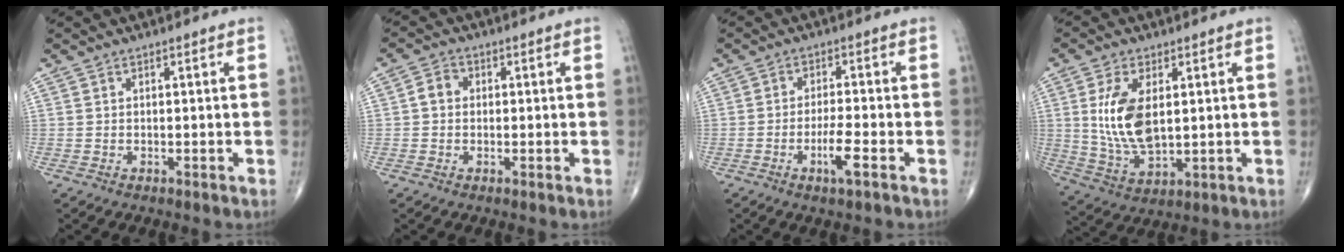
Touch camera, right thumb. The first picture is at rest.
{"total": 3.1, "force": [0.1, 2.6, 1.7], "torque": [-0.019, 0.011, -0.006]}
{"total": 5.0, "force": [-2.2, 0.7, 4.4], "torque": [-0.088, 0.008, -0.042]}
{"total": 11.7, "force": [2.1, 6.0, 9.8], "torque": [-0.191, -0.016, 0.051]}